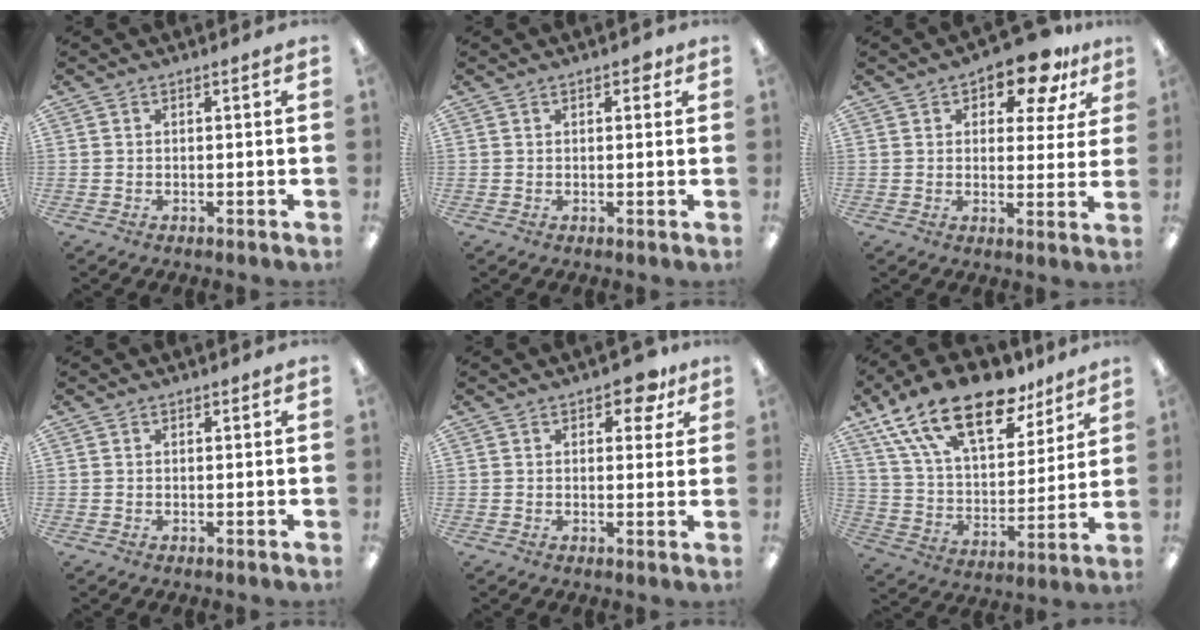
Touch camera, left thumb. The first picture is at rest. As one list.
[{"total": 2.0, "force": [1.0, 1.2, 1.3], "torque": [-0.010, -0.001, 0.013]}, {"total": 10.9, "force": [7.5, 5.0, 6.1], "torque": [-0.086, -0.033, 0.129]}, {"total": 0.6, "force": [0.4, 0.5, 0.1], "torque": [-0.001, 0.002, 0.007]}, {"total": 6.1, "force": [3.7, 3.1, 3.7], "torque": [-0.034, -0.012, 0.058]}, {"total": 22.0, "force": [15.0, 9.7, 12.9], "torque": [-0.234, -0.079, 0.267]}]